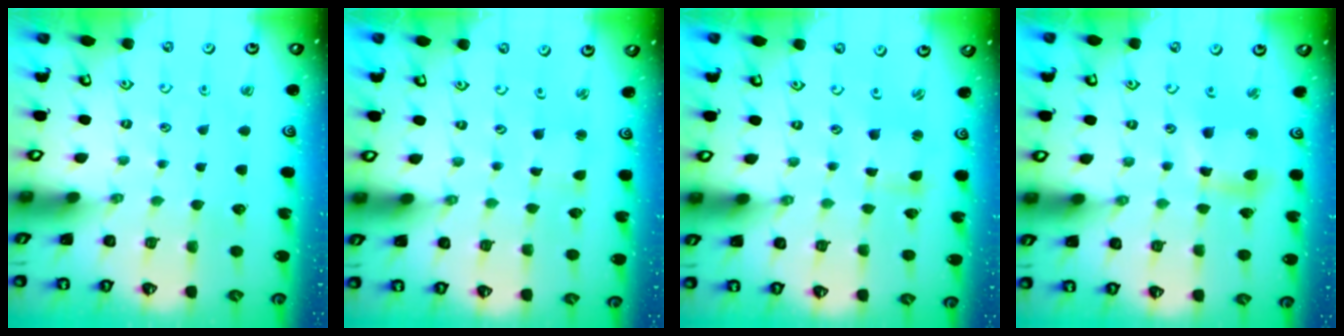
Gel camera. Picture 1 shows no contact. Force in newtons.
{"total": 1.9, "press": 1.9, "slide": 0.3}
{"total": 1.2, "press": 1.2, "slide": 0.3}
{"total": 9.0, "press": 8.9, "slide": 1.4}